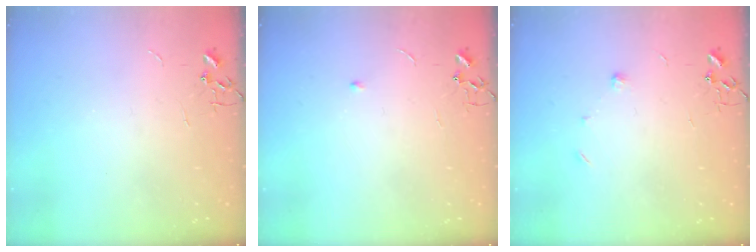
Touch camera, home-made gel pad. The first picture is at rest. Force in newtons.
{"total": 4.1, "press": 4.0, "slide": 0.6}
{"total": 5.3, "press": 5.2, "slide": 1.3}